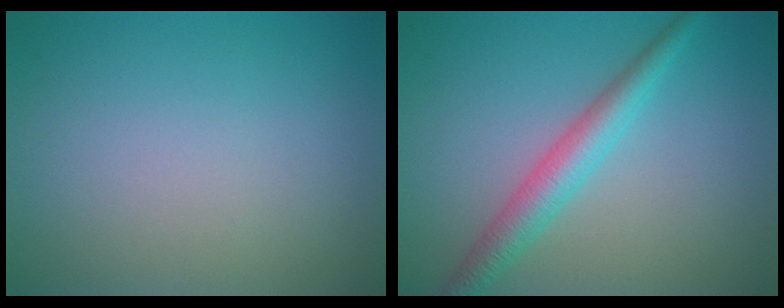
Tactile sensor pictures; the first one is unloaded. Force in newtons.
{"total": 3.5, "press": 3.5, "slide": 0.1}